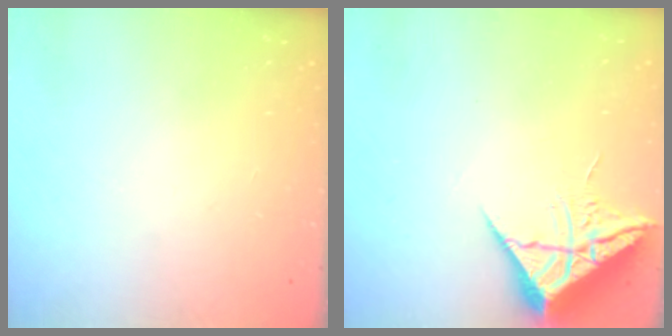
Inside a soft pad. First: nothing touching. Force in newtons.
{"total": 9.7, "press": 9.6, "slide": 0.8}